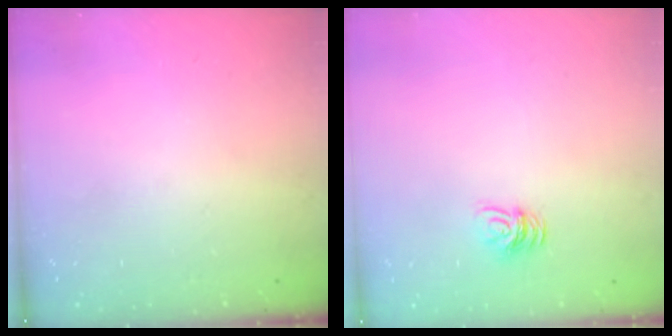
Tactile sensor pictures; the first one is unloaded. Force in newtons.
{"total": 5.4, "press": 5.4, "slide": 0.4}